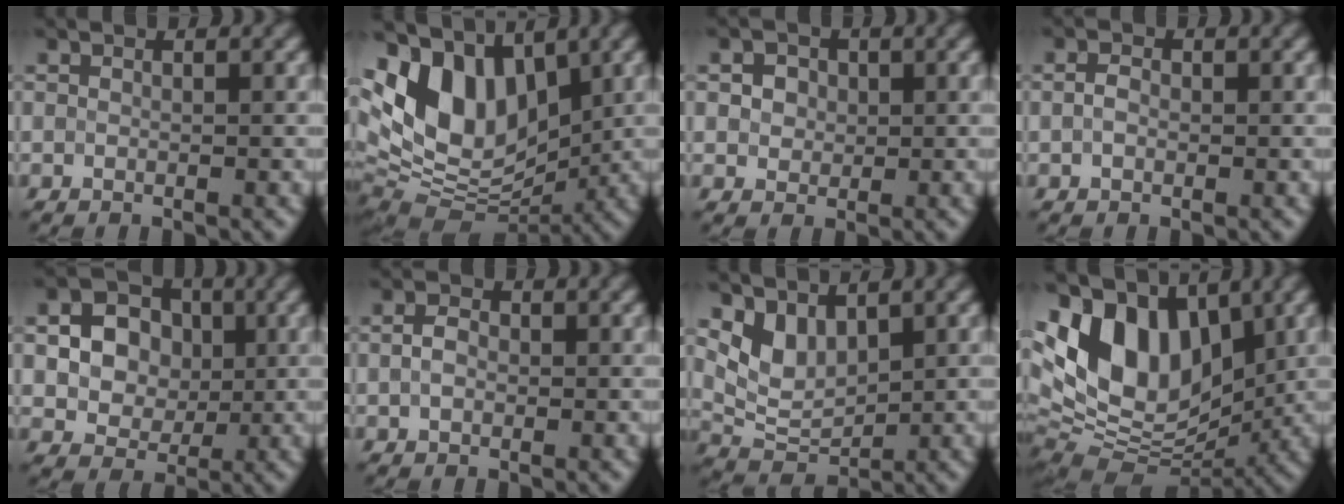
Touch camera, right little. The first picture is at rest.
{"total": 11.1, "force": [3.3, 7.0, 7.9], "torque": [-0.159, 0.012, 0.052]}
{"total": 3.1, "force": [1.0, 2.5, 1.6], "torque": [-0.028, 0.011, 0.008]}
{"total": 1.2, "force": [-0.1, 0.8, 0.9], "torque": [-0.023, 0.006, -0.007]}
{"total": 6.9, "force": [1.0, 5.7, 3.7], "torque": [-0.063, 0.027, 0.005]}
{"total": 1.7, "force": [-0.1, 1.2, 1.3], "torque": [-0.028, 0.007, -0.007]}
{"total": 3.4, "force": [2.0, 1.9, 1.9], "torque": [-0.044, -0.010, 0.042]}
{"total": 12.5, "force": [3.7, 7.8, 9.1], "torque": [-0.174, 0.019, 0.058]}